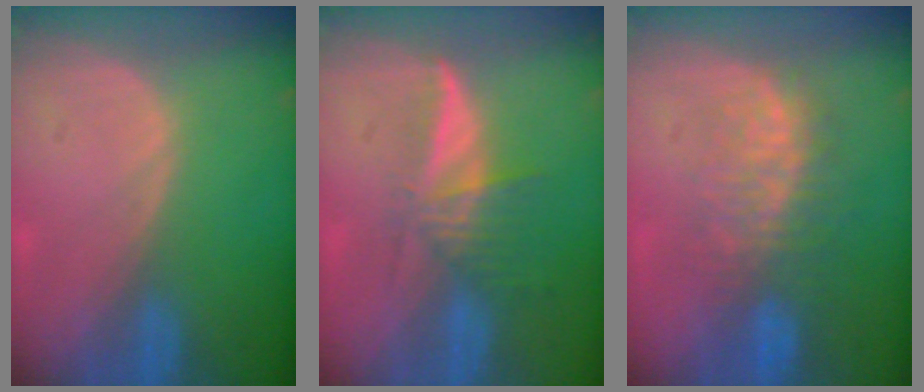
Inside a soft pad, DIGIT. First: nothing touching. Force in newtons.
{"total": 6.0, "press": 5.2, "slide": 2.9}
{"total": 8.1, "press": 7.5, "slide": 3.1}